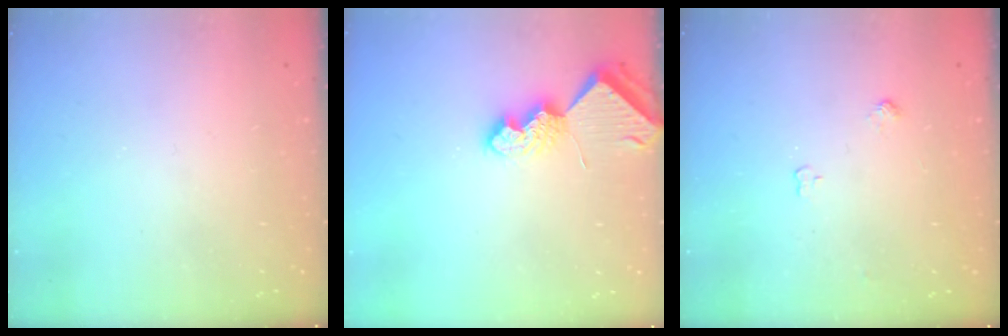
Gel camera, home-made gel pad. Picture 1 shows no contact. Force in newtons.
{"total": 7.3, "press": 7.2, "slide": 0.9}
{"total": 5.3, "press": 5.3, "slide": 0.8}